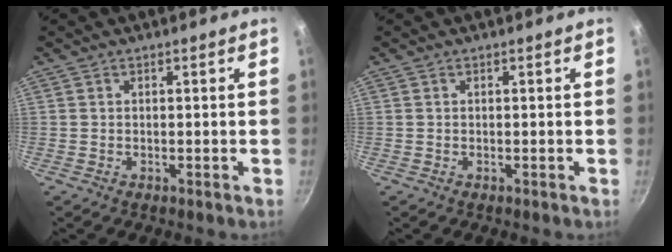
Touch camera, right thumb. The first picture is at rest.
{"total": 0.0}